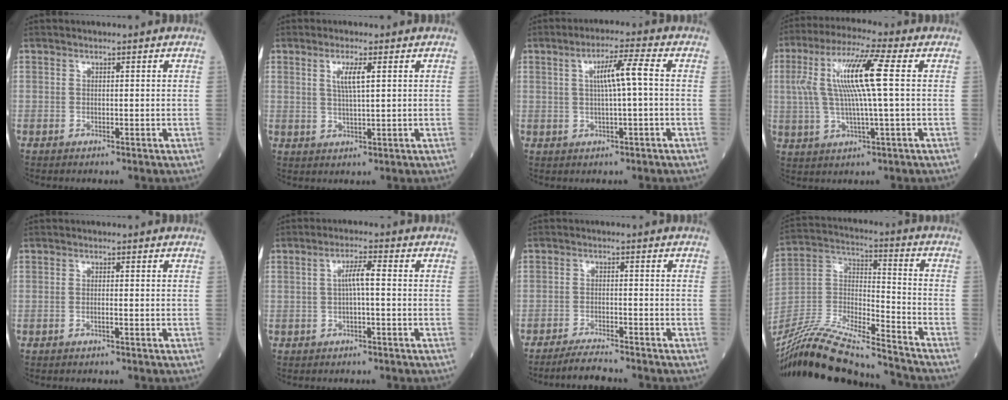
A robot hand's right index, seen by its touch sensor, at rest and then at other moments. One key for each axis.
{"total": 3.5, "fx": 1.2, "fy": 0.2, "fz": 3.3, "tx": -0.065, "ty": 0.001, "tz": 0.022}
{"total": 5.5, "fx": 0.7, "fy": -0.1, "fz": 5.5, "tx": -0.097, "ty": 0.009, "tz": 0.013}
{"total": 12.0, "fx": 1.9, "fy": 0.5, "fz": 11.9, "tx": -0.243, "ty": 0.018, "tz": 0.033}
{"total": 0.8, "fx": -0.3, "fy": -0.1, "fz": 0.7, "tx": -0.016, "ty": 0.000, "tz": -0.006}
{"total": 3.2, "fx": -0.1, "fy": 0.3, "fz": 3.2, "tx": -0.058, "ty": 0.009, "tz": 0.000}
{"total": 5.0, "fx": -4.8, "fy": -0.3, "fz": 1.6, "tx": -0.027, "ty": -0.019, "tz": -0.083}
{"total": 22.6, "fx": -20.5, "fy": 2.0, "fz": 9.2, "tx": -0.213, "ty": -0.010, "tz": -0.367}